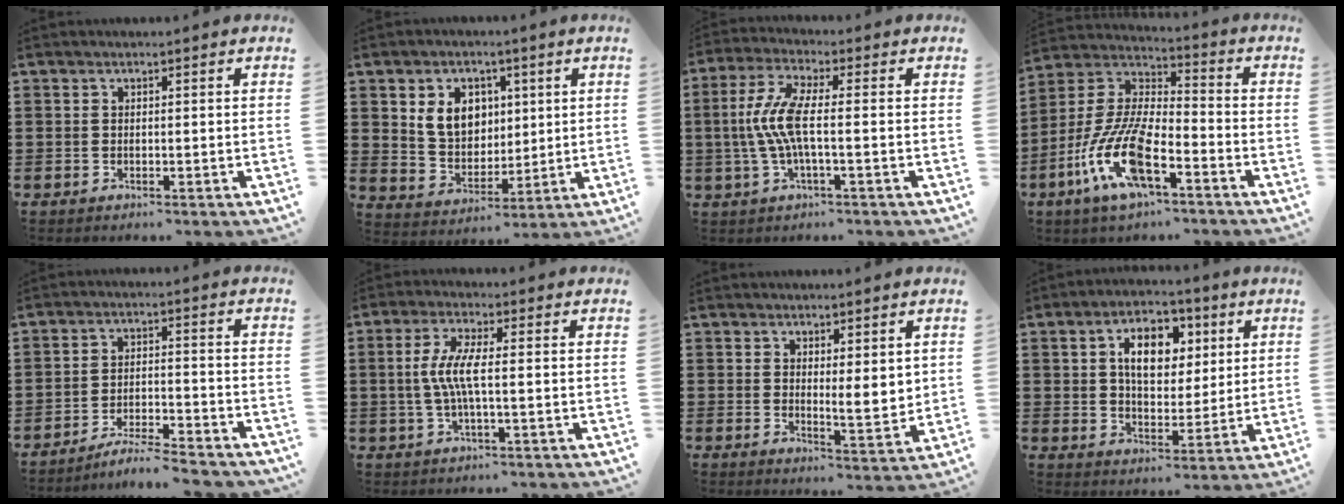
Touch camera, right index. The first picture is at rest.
{"total": 7.5, "force": [2.3, 6.1, 3.6], "torque": [-0.080, 0.014, 0.040]}
{"total": 7.9, "force": [-0.7, 1.6, 7.7], "torque": [-0.181, -0.015, -0.025]}
{"total": 13.3, "force": [-6.9, 4.4, 10.5], "torque": [-0.263, -0.015, -0.141]}
{"total": 5.1, "force": [-4.9, -0.1, 1.4], "torque": [-0.033, -0.005, -0.099]}
{"total": 5.7, "force": [-0.4, 0.9, 5.6], "torque": [-0.130, -0.010, -0.020]}
{"total": 3.9, "force": [2.0, 1.3, 3.1], "torque": [-0.041, -0.012, 0.030]}
{"total": 8.3, "force": [3.0, 5.4, 5.6], "torque": [-0.098, 0.010, 0.046]}